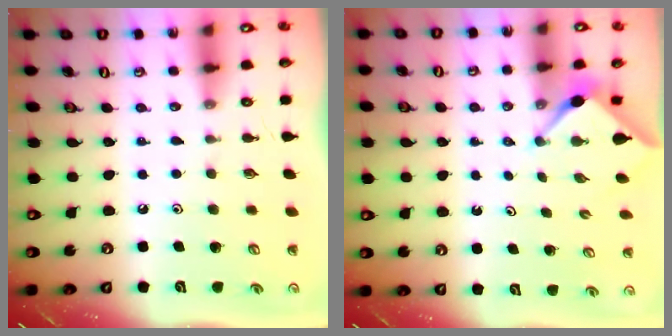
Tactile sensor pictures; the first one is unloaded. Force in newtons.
{"total": 2.9, "press": 2.9, "slide": 0.3}